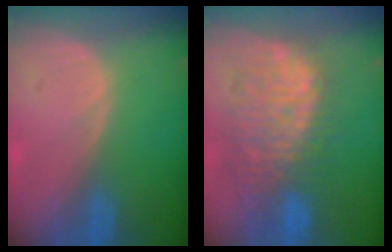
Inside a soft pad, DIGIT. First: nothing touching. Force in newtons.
{"total": 11.0, "press": 10.2, "slide": 4.1}